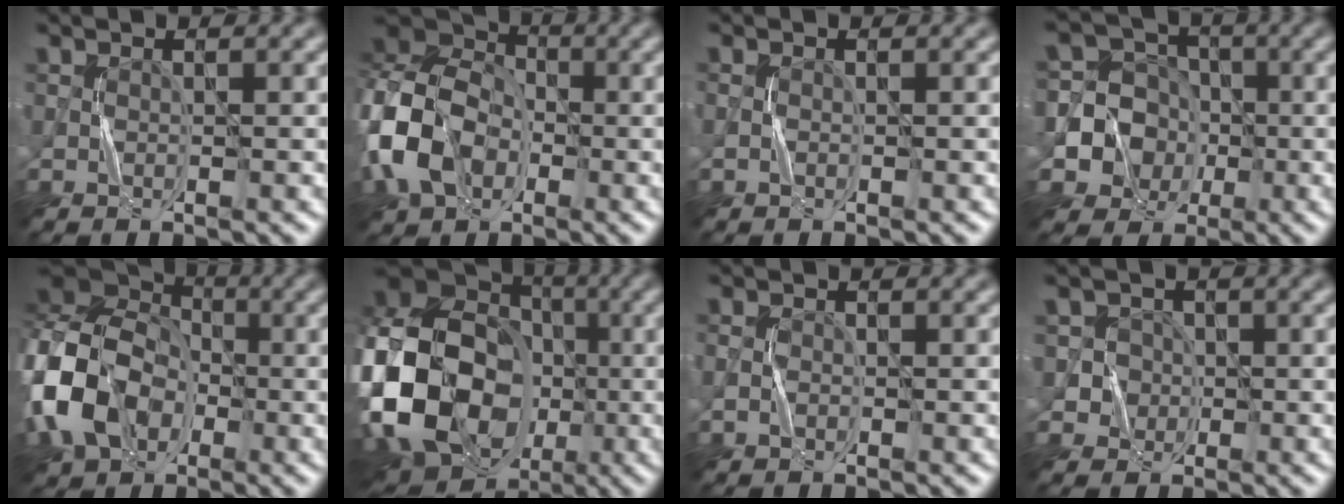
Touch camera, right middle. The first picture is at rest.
{"total": 10.7, "force": [-2.9, 7.9, 6.5], "torque": [-0.144, -0.002, -0.065]}
{"total": 0.0}
{"total": 10.9, "force": [-1.7, 10.5, 2.7], "torque": [-0.089, 0.023, -0.053]}
{"total": 12.1, "force": [-3.1, 9.3, 7.0], "torque": [-0.154, -0.016, -0.077]}
{"total": 18.9, "force": [-5.0, 14.6, 10.9], "torque": [-0.238, -0.004, -0.101]}
{"total": 0.8, "force": [-0.5, 0.5, 0.3], "torque": [-0.005, 0.000, -0.012]}
{"total": 3.2, "force": [-0.1, 3.2, 0.5], "torque": [0.005, 0.015, 0.000]}